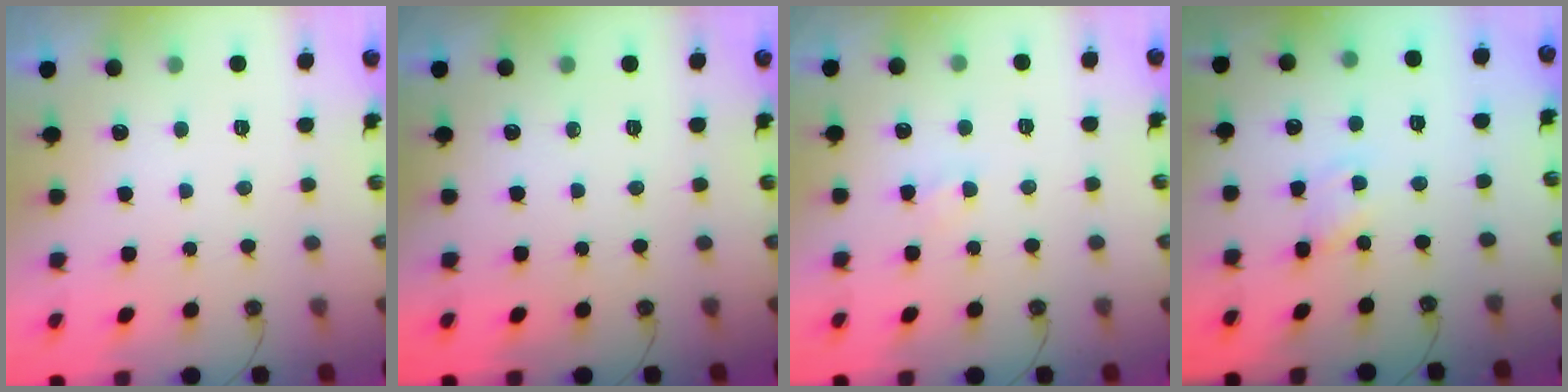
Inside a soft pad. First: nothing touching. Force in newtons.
{"total": 0.0}
{"total": 3.1, "press": 3.1, "slide": 0.5}
{"total": 1.5, "press": 1.4, "slide": 0.2}